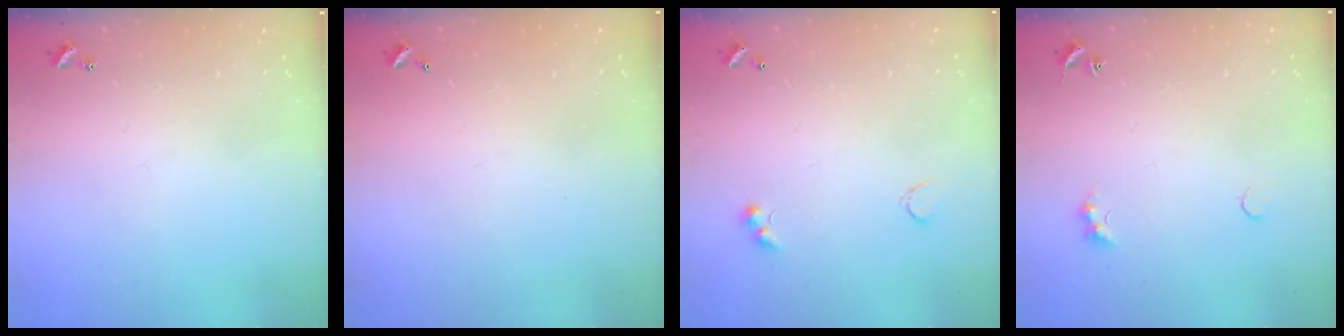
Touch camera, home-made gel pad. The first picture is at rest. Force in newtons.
{"total": 2.8, "press": 2.8, "slide": 0.1}
{"total": 3.7, "press": 3.7, "slide": 0.7}
{"total": 1.9, "press": 1.9, "slide": 0.5}